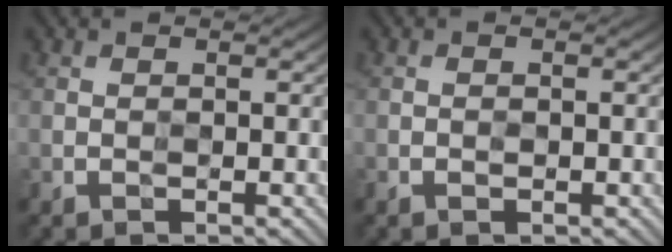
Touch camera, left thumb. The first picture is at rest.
{"total": 0.7, "force": [-0.3, 0.3, 0.6], "torque": [-0.011, 0.001, -0.005]}